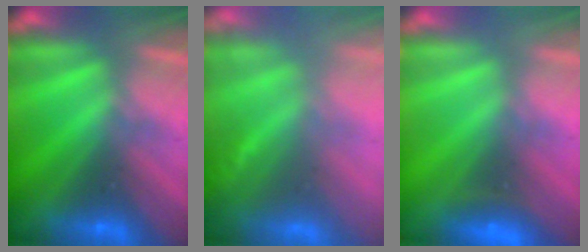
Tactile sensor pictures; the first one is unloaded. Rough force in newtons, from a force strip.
{"total": 7.4}
{"total": 2.4}